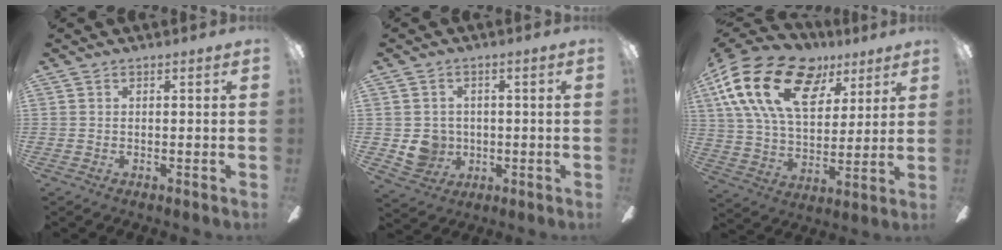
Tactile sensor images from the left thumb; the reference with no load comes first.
{"total": 6.4, "force": [0.1, 6.2, 1.5], "torque": [-0.039, 0.000, 0.009]}
{"total": 22.9, "force": [11.2, 13.5, 14.7], "torque": [-0.282, -0.040, 0.200]}